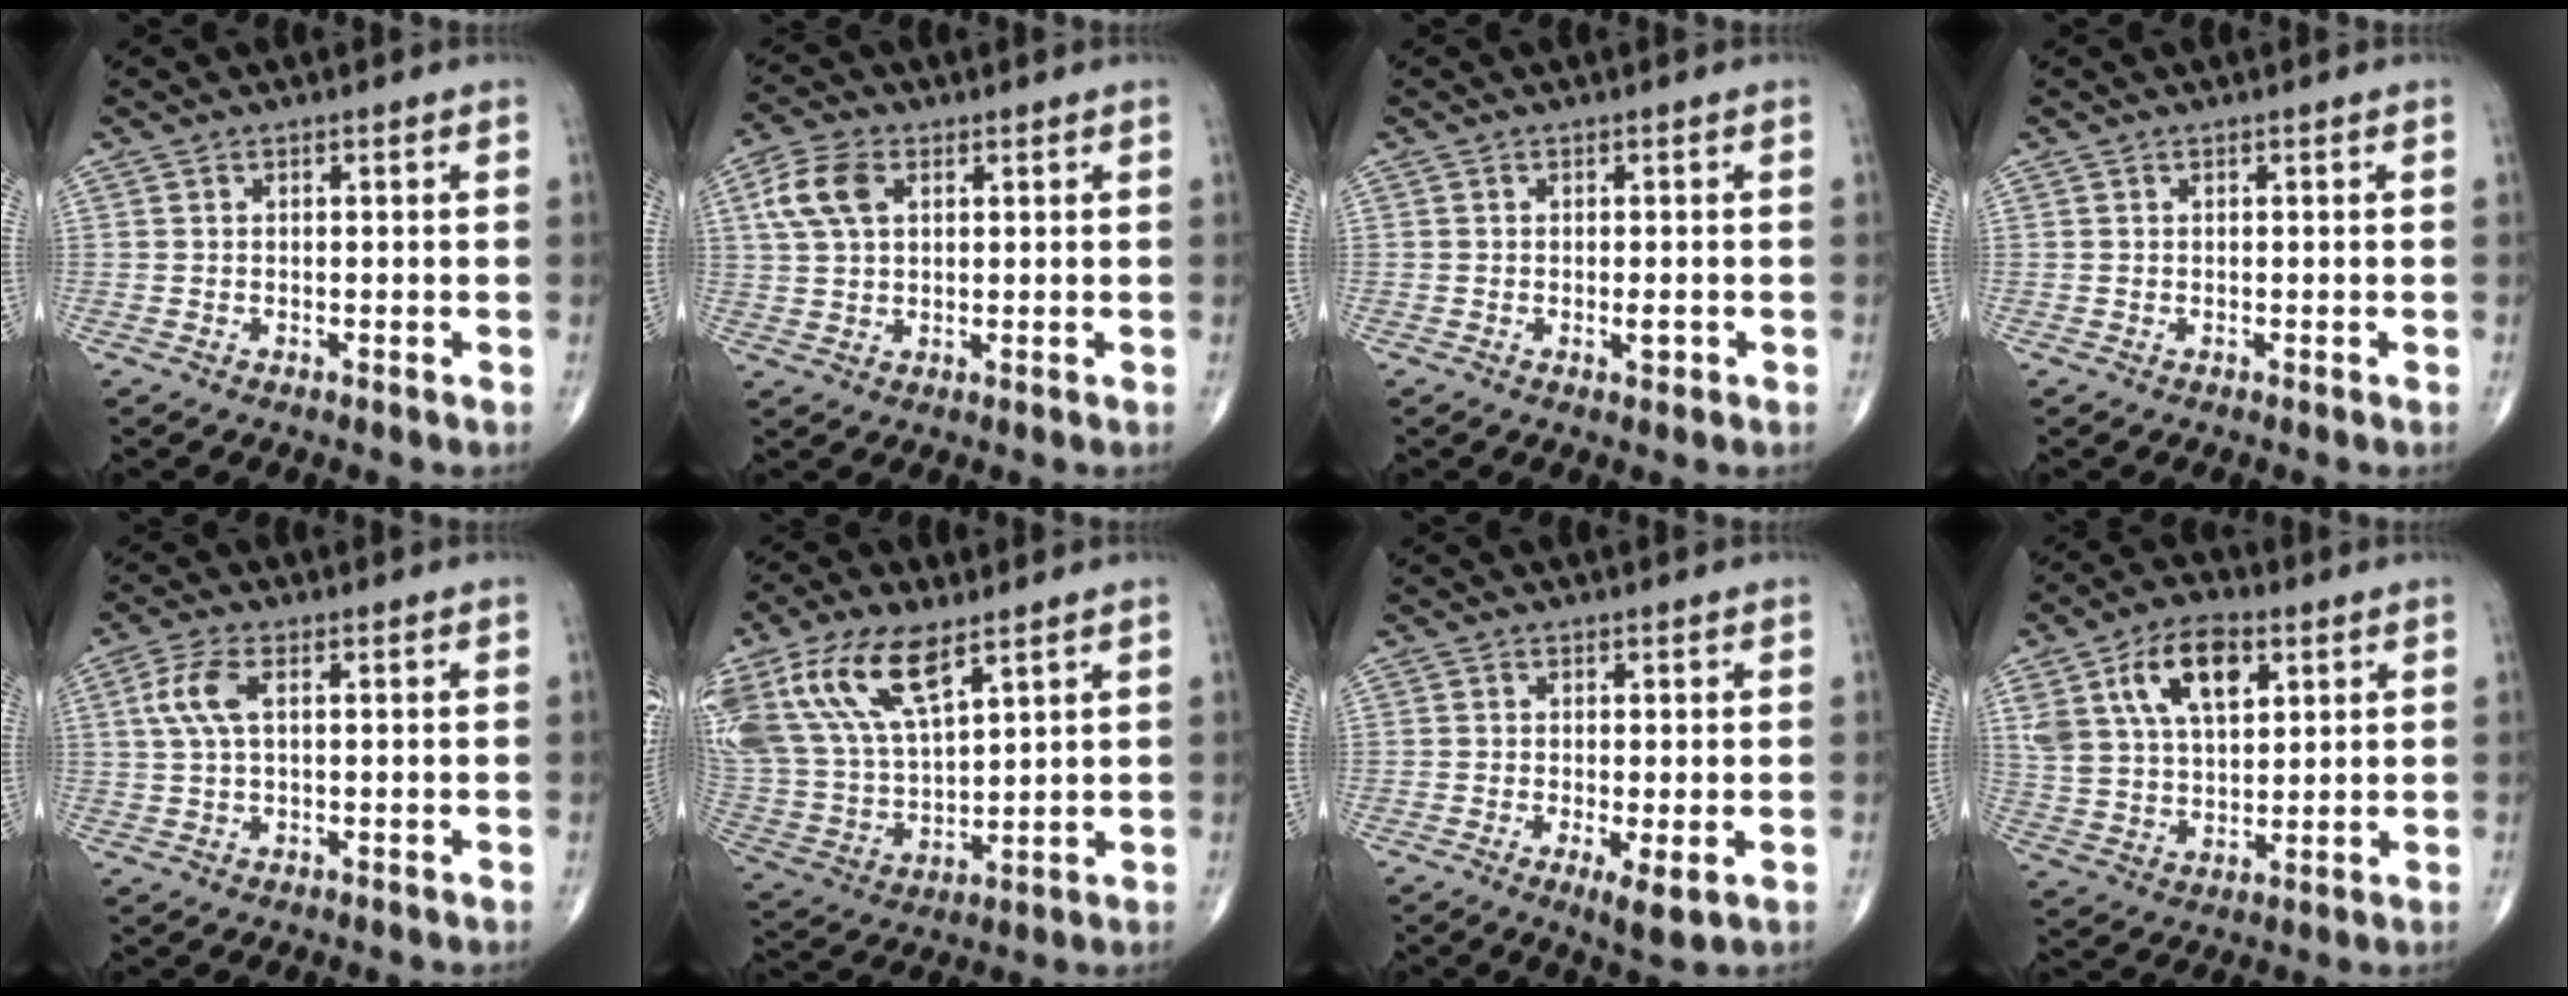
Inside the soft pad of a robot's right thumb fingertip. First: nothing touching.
{"total": 7.5, "force": [2.4, 4.6, 5.4], "torque": [-0.112, 0.008, 0.047]}
{"total": 1.7, "force": [-0.5, 0.6, 1.5], "torque": [-0.019, -0.001, -0.008]}
{"total": 0.0}
{"total": 5.3, "force": [1.3, 2.3, 4.7], "torque": [-0.119, 0.013, 0.025]}
{"total": 19.2, "force": [10.1, 8.7, 13.8], "torque": [-0.291, -0.021, 0.204]}
{"total": 4.3, "force": [-1.2, 1.1, 4.0], "torque": [-0.070, -0.014, -0.022]}
{"total": 14.3, "force": [6.0, 8.1, 10.1], "torque": [-0.165, -0.010, 0.113]}